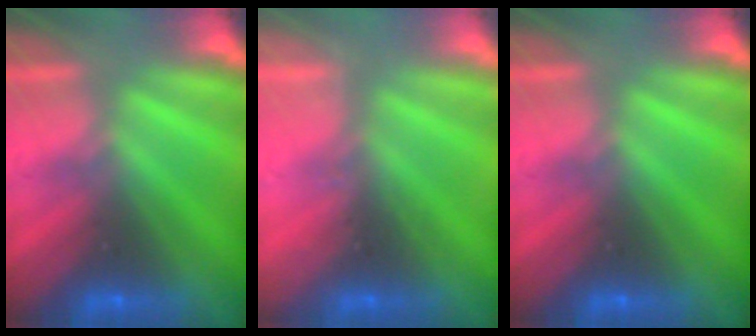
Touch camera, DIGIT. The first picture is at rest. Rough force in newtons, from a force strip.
{"total": 2.3}
{"total": 0.0}